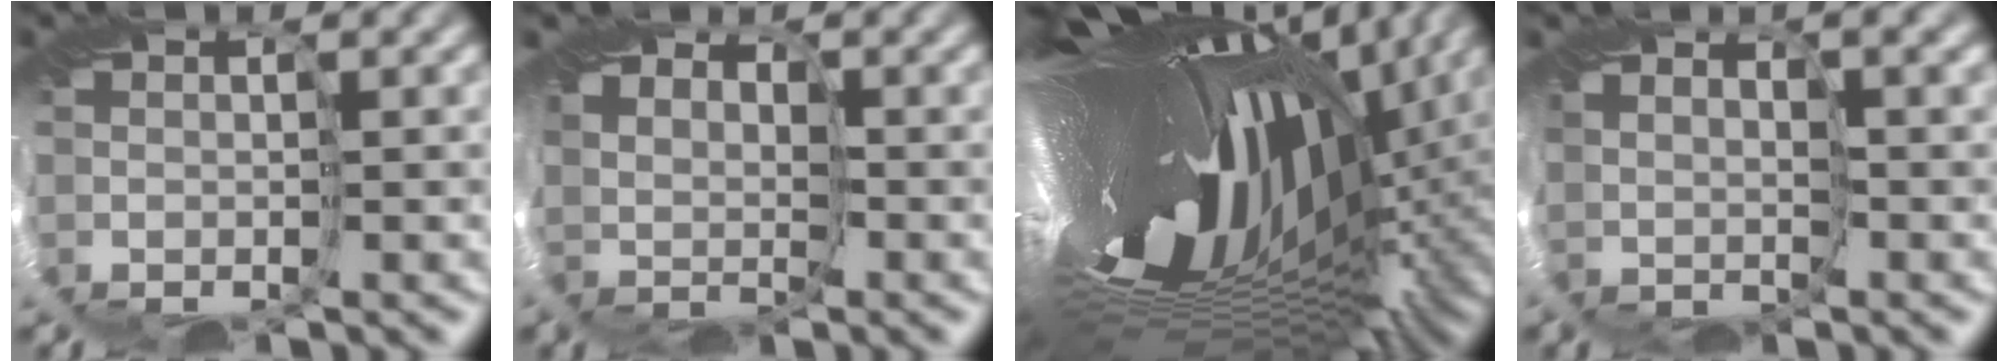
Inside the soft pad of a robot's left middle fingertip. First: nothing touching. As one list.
[{"total": 3.1, "force": [2.7, 1.5, 0.2], "torque": [-0.008, -0.002, 0.042]}, {"total": 19.1, "force": [2.6, 7.4, 17.4], "torque": [-0.289, 0.000, 0.050]}, {"total": 2.5, "force": [2.3, 0.5, 0.8], "torque": [-0.019, 0.010, 0.047]}]